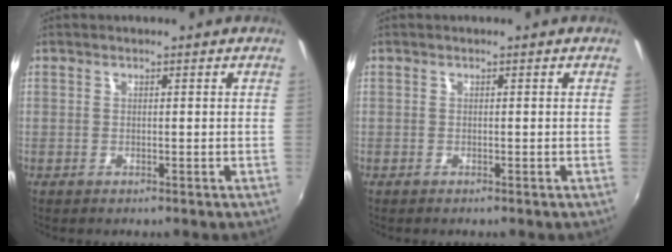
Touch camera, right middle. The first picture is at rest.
{"total": 0.0}